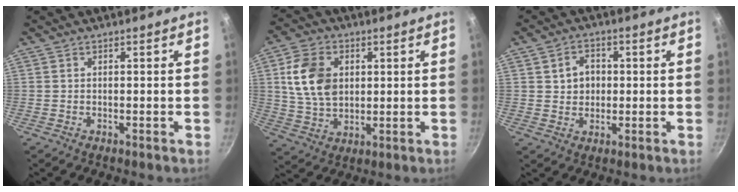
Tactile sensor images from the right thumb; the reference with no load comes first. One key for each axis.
{"total": 11.7, "fx": 2.5, "fy": 8.4, "fz": 7.7, "tx": -0.124, "ty": -0.006, "tz": 0.049}
{"total": 5.0, "fx": 0.8, "fy": 4.2, "fz": 2.7, "tx": -0.021, "ty": 0.005, "tz": 0.012}